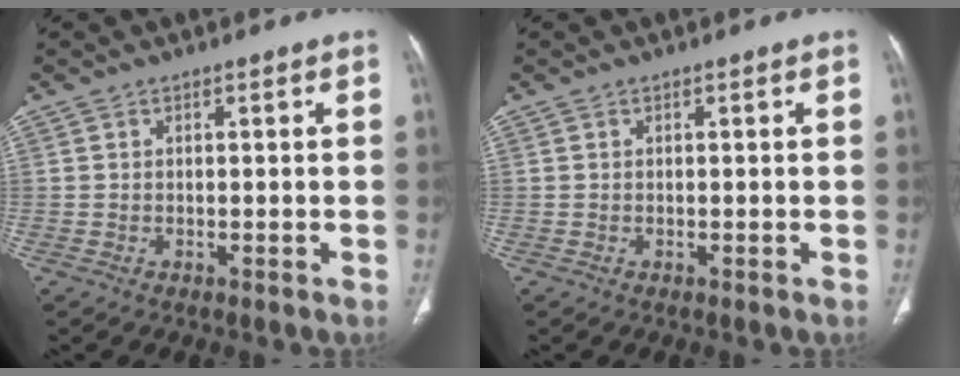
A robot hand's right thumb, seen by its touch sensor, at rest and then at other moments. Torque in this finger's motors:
{"motor_torque": [0.00, 0.00, 0.00, 0.00, 0.00]}